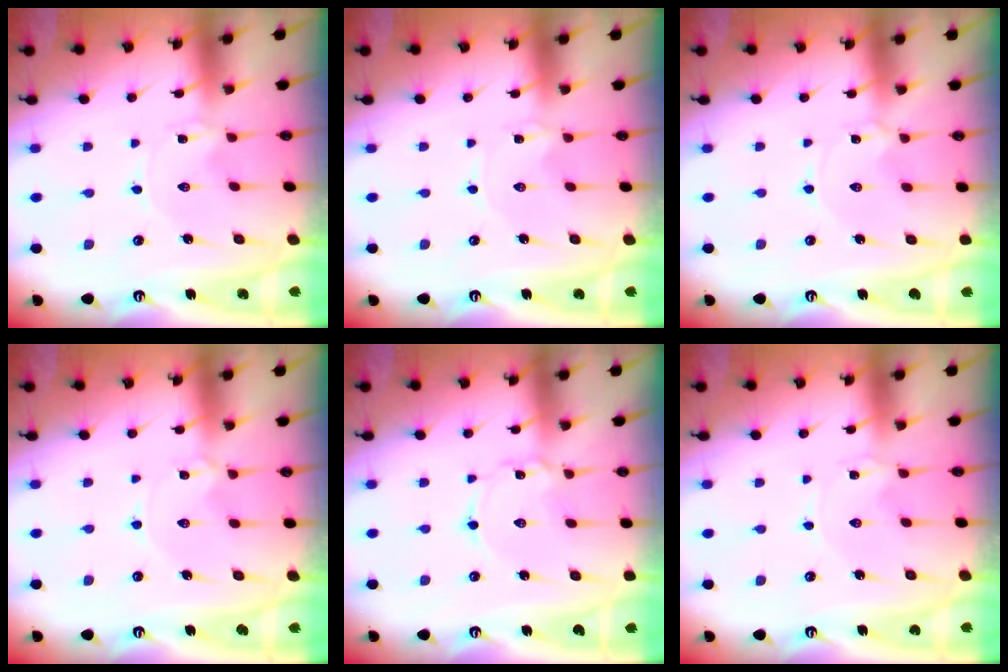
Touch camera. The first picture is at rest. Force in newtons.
{"total": 0.0}
{"total": 1.3, "press": 1.3, "slide": 0.2}
{"total": 1.7, "press": 1.6, "slide": 0.1}
{"total": 1.7, "press": 1.7, "slide": 0.0}
{"total": 0.7, "press": 0.7, "slide": 0.1}